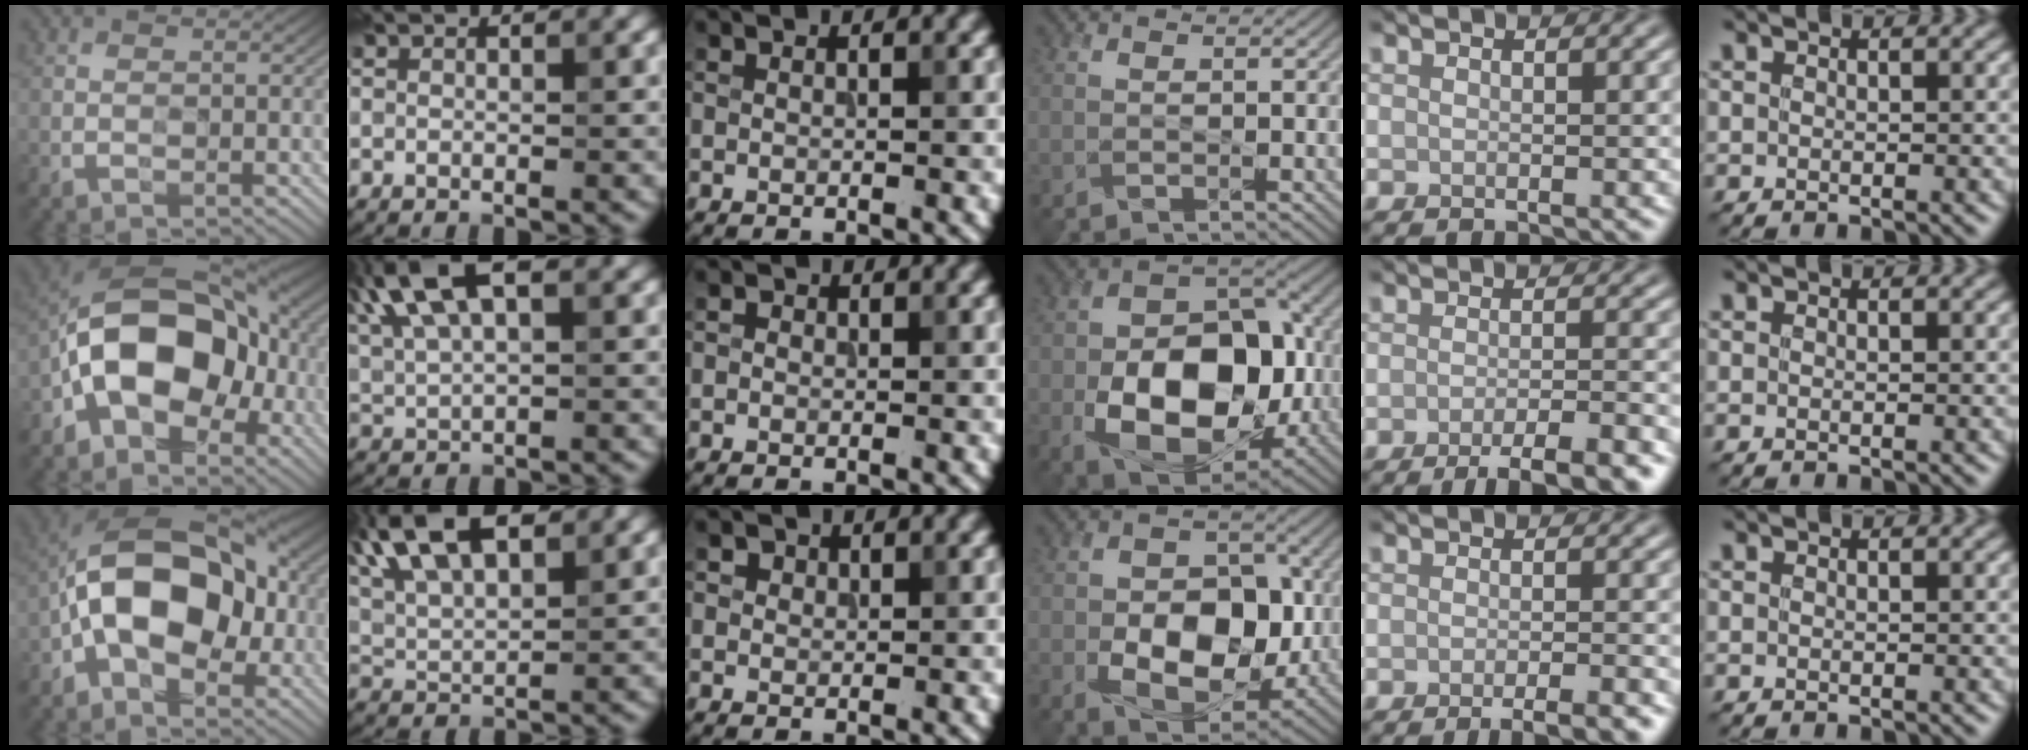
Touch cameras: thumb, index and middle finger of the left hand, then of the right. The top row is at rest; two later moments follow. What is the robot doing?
{"motion": "wipe", "object": "bowl"}